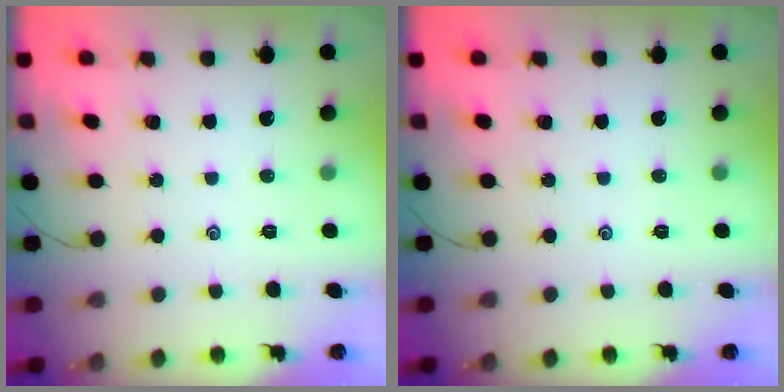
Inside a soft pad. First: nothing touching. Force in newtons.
{"total": 0.0}